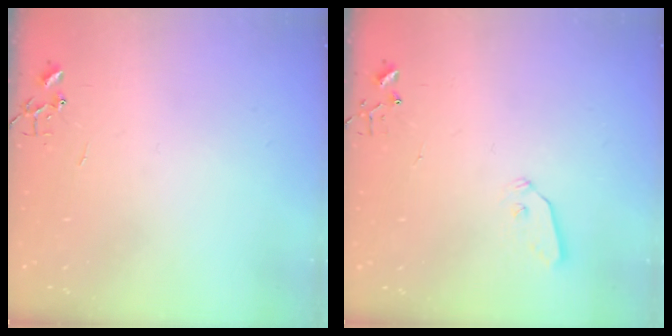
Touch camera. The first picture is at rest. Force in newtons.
{"total": 4.3, "press": 4.3, "slide": 0.3}